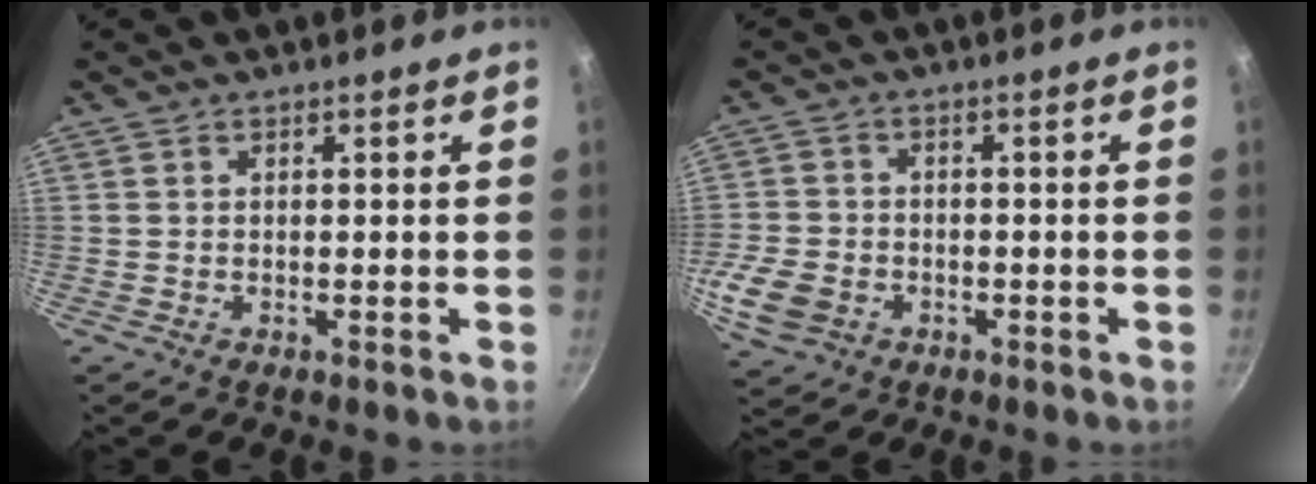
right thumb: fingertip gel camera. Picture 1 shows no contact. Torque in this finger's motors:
{"motor_torque": [-0.06, -0.15, 0.72, -0.09, 0.04]}